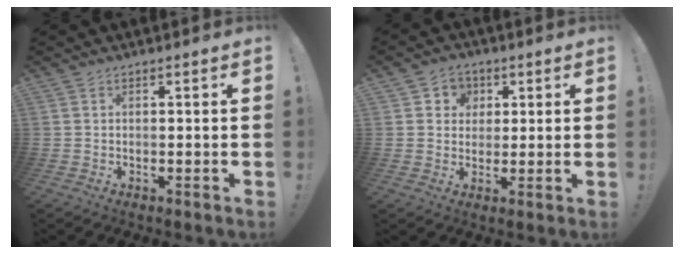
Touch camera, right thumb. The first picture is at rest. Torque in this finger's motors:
{"motor_torque": [0.55, 0.92, 0.57, 0.07, 0.04]}